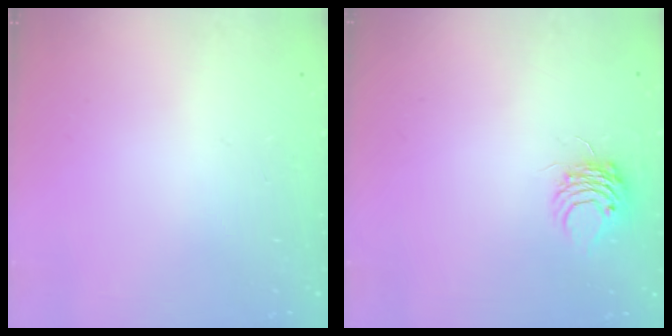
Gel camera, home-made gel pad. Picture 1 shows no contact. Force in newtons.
{"total": 6.1, "press": 6.1, "slide": 0.5}